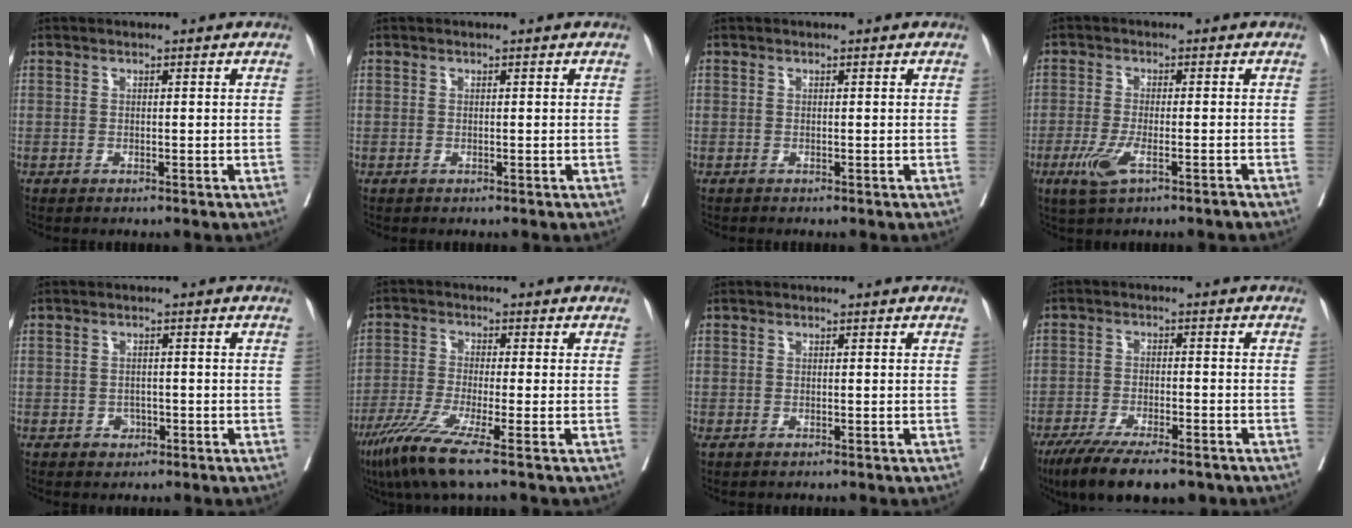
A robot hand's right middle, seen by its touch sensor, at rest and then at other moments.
{"total": 0.0}
{"total": 0.0}
{"total": 5.0, "force": [-2.7, 0.5, 4.2], "torque": [-0.087, -0.013, -0.053]}
{"total": 1.8, "force": [-0.8, 1.4, 0.7], "torque": [-0.004, 0.005, -0.007]}
{"total": 8.2, "force": [-5.1, -0.6, 6.4], "torque": [-0.125, -0.027, -0.099]}
{"total": 0.0}
{"total": 14.0, "force": [-10.5, 3.7, 8.5], "torque": [-0.138, -0.024, -0.165]}